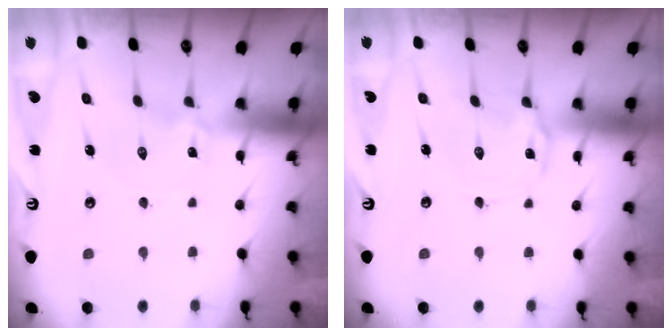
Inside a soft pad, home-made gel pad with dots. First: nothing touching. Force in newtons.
{"total": 1.8, "press": 1.8, "slide": 0.2}